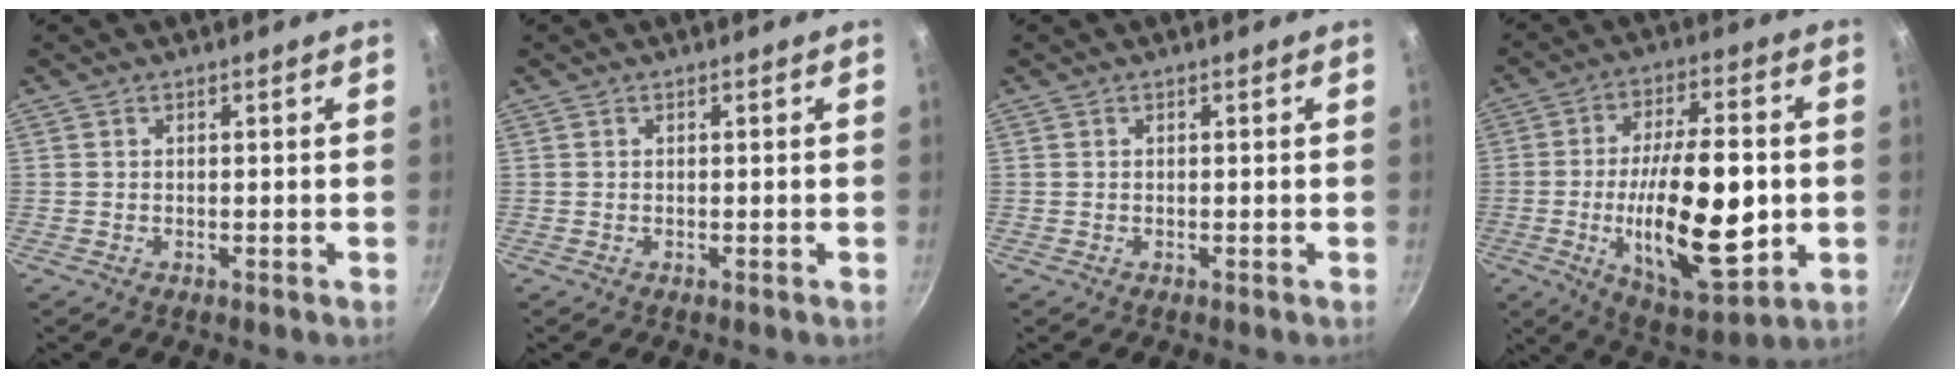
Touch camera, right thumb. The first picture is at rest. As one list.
[{"total": 0.0}, {"total": 0.0}, {"total": 22.1, "force": [-2.9, 8.8, 20.0], "torque": [-0.315, 0.004, -0.041]}]